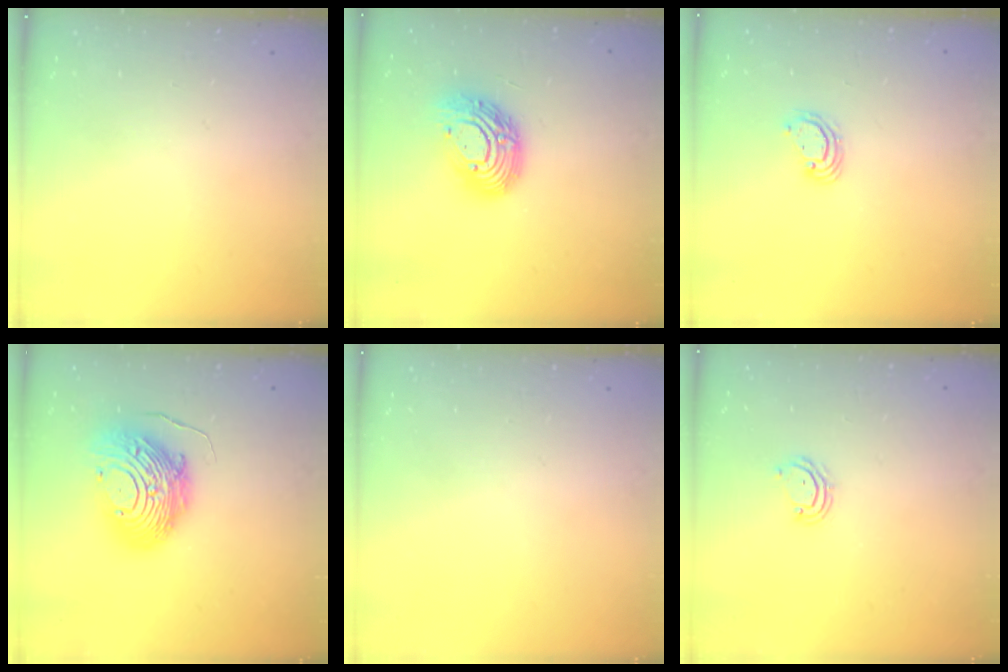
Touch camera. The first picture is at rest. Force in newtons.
{"total": 13.9, "press": 13.9, "slide": 0.9}
{"total": 3.7, "press": 3.7, "slide": 0.3}
{"total": 14.6, "press": 14.6, "slide": 1.3}
{"total": 0.0}
{"total": 4.2, "press": 4.2, "slide": 0.4}